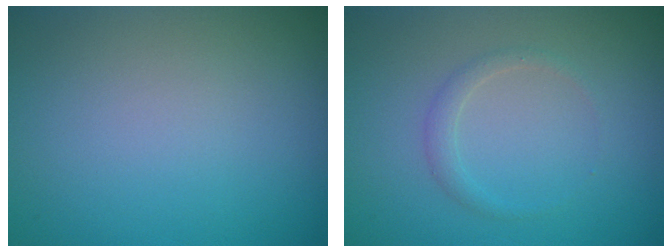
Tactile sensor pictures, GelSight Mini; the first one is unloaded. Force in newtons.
{"total": 1.1, "press": 1.1, "slide": 0.1}